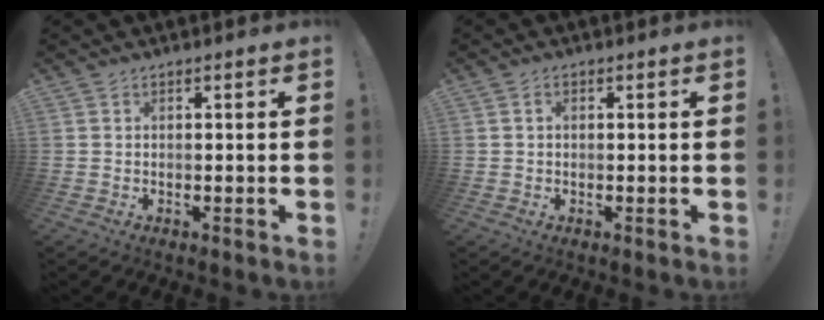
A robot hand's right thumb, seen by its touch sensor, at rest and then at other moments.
{"total": 0.8, "force": [0.1, 0.6, 0.6], "torque": [-0.016, 0.005, 0.001]}